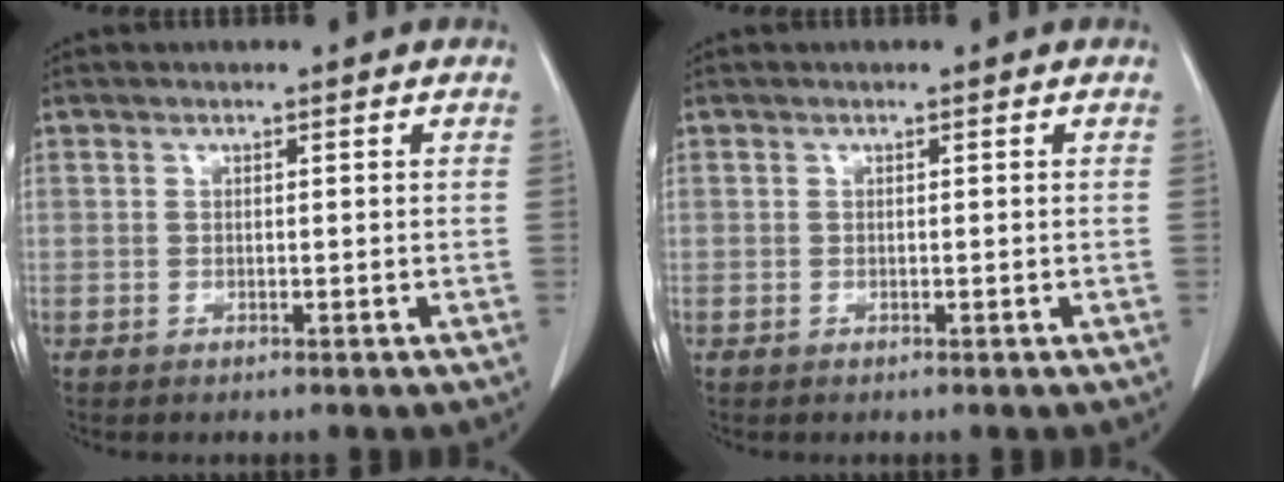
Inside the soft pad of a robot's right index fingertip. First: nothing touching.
{"total": 0.0}